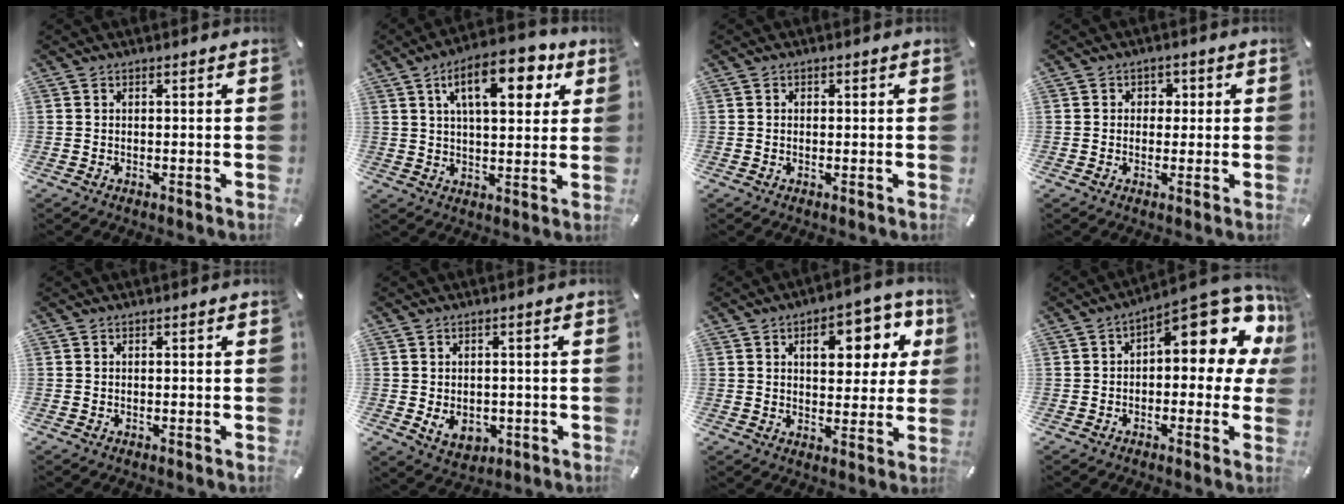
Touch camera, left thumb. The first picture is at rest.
{"total": 14.8, "force": [6.9, 6.7, 11.3], "torque": [-0.163, -0.015, 0.111]}
{"total": 0.7, "force": [0.0, 0.6, 0.4], "torque": [-0.008, 0.003, -0.002]}
{"total": 2.8, "force": [-0.3, 2.5, 1.1], "torque": [-0.008, 0.003, -0.014]}
{"total": 0.0}
{"total": 5.0, "force": [-0.8, 4.1, 2.7], "torque": [-0.042, -0.002, -0.014]}
{"total": 13.1, "force": [4.8, 7.7, 9.5], "torque": [-0.118, -0.011, 0.074]}
{"total": 13.8, "force": [6.5, 6.0, 10.5], "torque": [-0.126, -0.060, 0.106]}